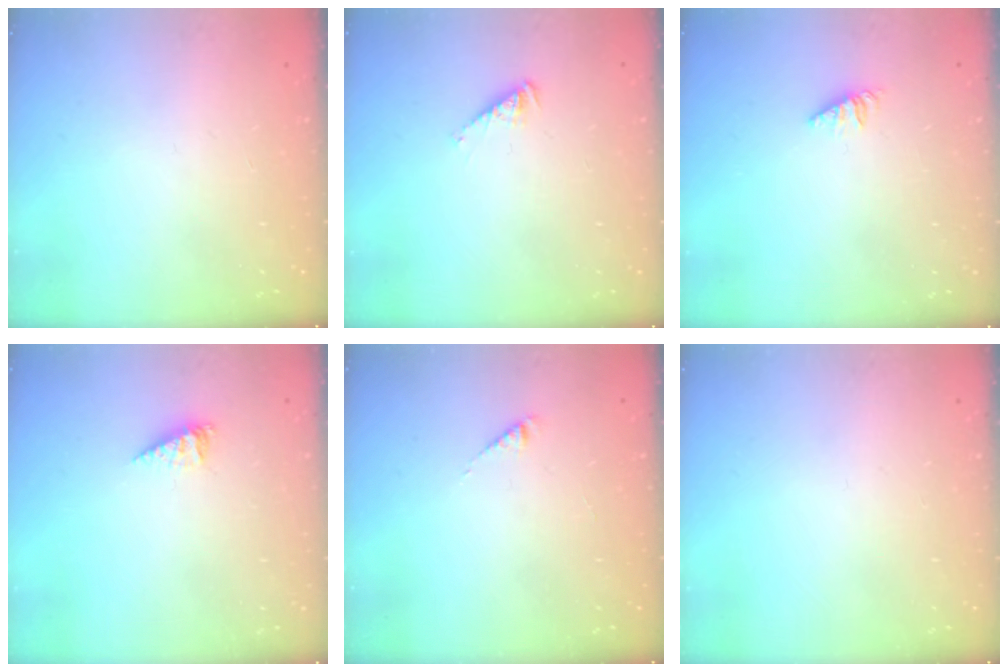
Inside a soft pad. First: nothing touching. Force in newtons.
{"total": 1.5, "press": 1.5, "slide": 0.3}
{"total": 1.2, "press": 1.2, "slide": 0.3}
{"total": 4.5, "press": 4.5, "slide": 0.5}
{"total": 2.5, "press": 2.4, "slide": 0.4}
{"total": 0.0}